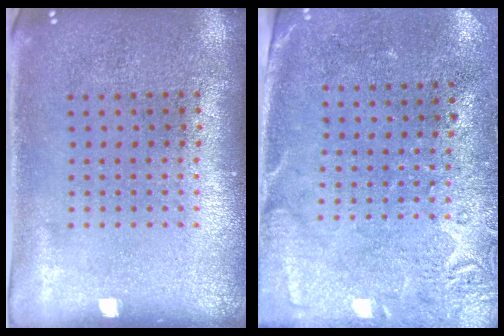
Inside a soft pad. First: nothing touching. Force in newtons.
{"total": 2.7, "press": 2.2, "slide": 1.6}